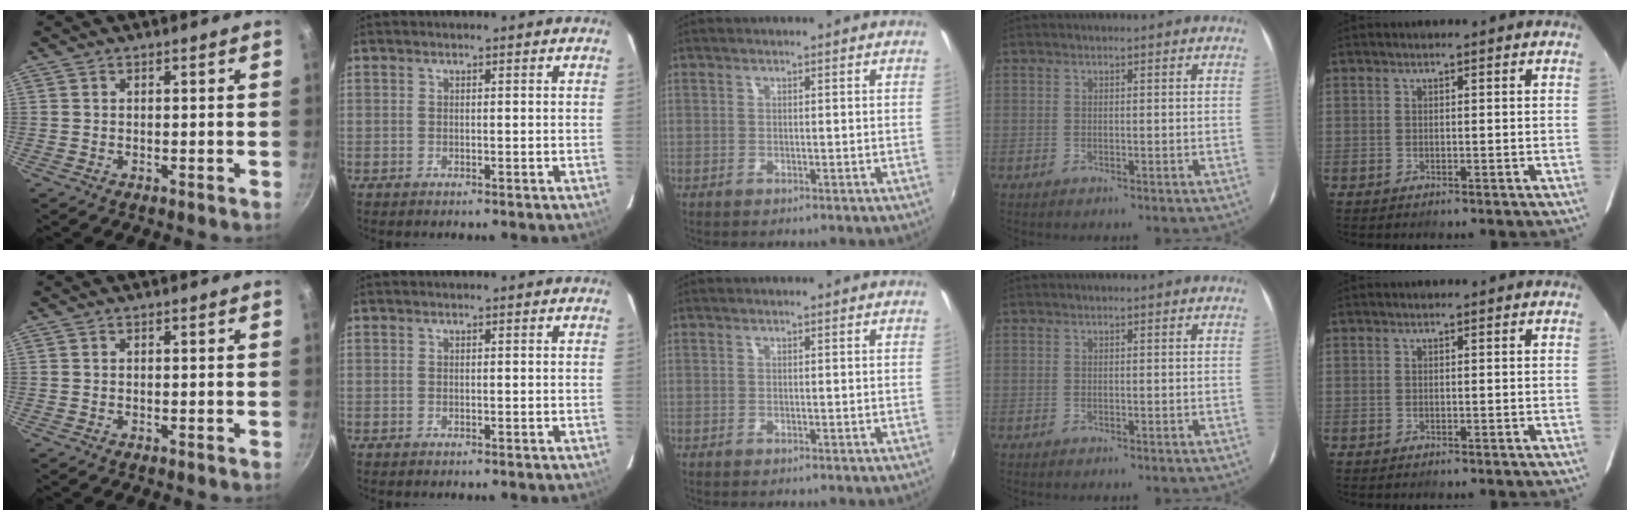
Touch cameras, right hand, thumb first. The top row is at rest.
{}